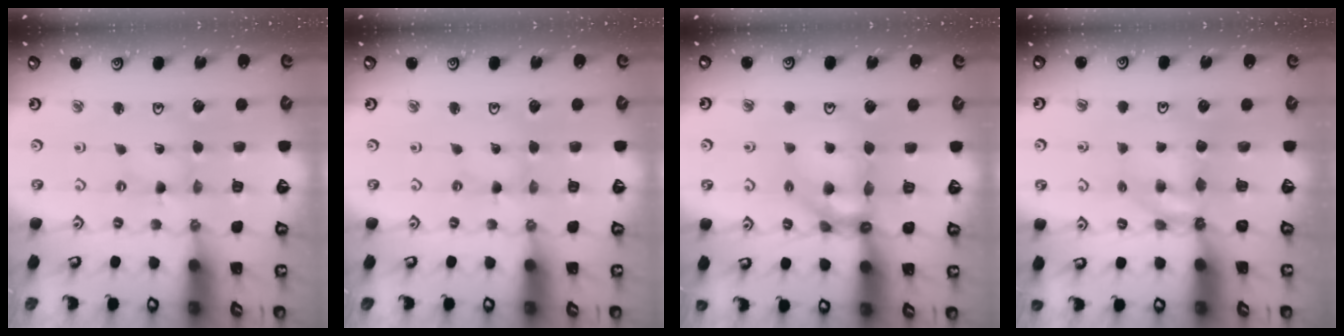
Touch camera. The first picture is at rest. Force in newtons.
{"total": 0.0}
{"total": 10.4, "press": 10.4, "slide": 1.2}
{"total": 6.3, "press": 6.3, "slide": 0.6}